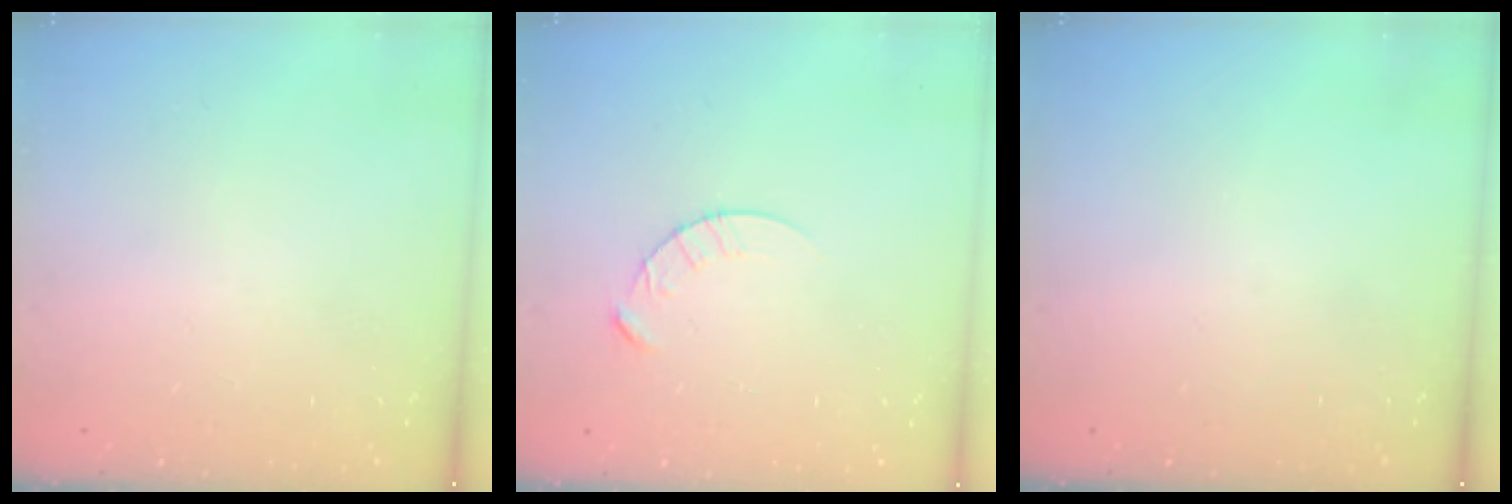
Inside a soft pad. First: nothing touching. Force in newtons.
{"total": 4.7, "press": 4.7, "slide": 0.5}
{"total": 0.0}